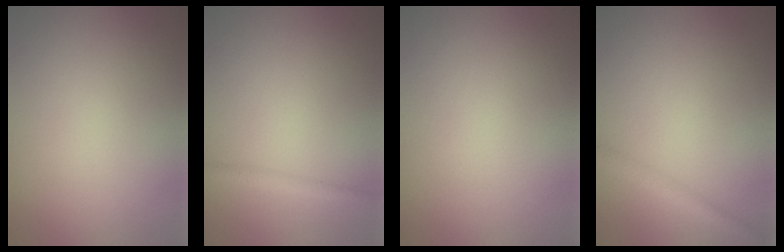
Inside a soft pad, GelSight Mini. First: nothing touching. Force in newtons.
{"total": 1.3, "press": 1.3, "slide": 0.0}
{"total": 0.0}
{"total": 2.4, "press": 2.4, "slide": 0.1}